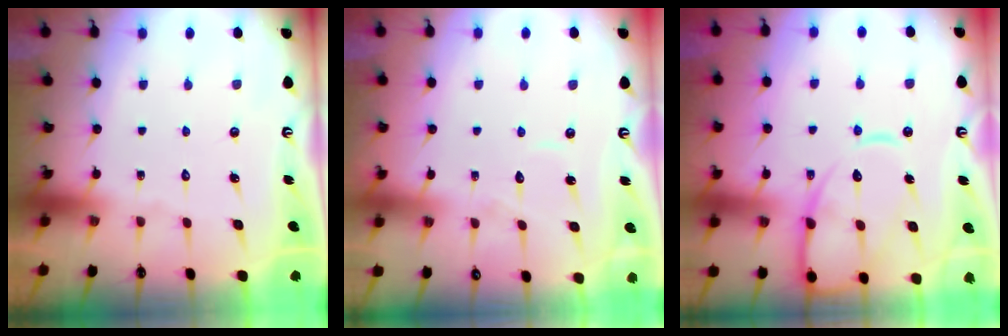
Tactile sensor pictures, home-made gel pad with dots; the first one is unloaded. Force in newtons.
{"total": 4.1, "press": 4.1, "slide": 0.5}
{"total": 14.1, "press": 14.0, "slide": 1.3}